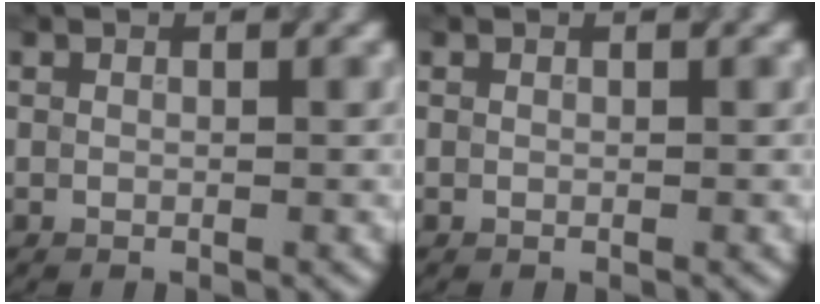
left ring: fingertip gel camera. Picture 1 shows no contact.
{"total": 0.0}